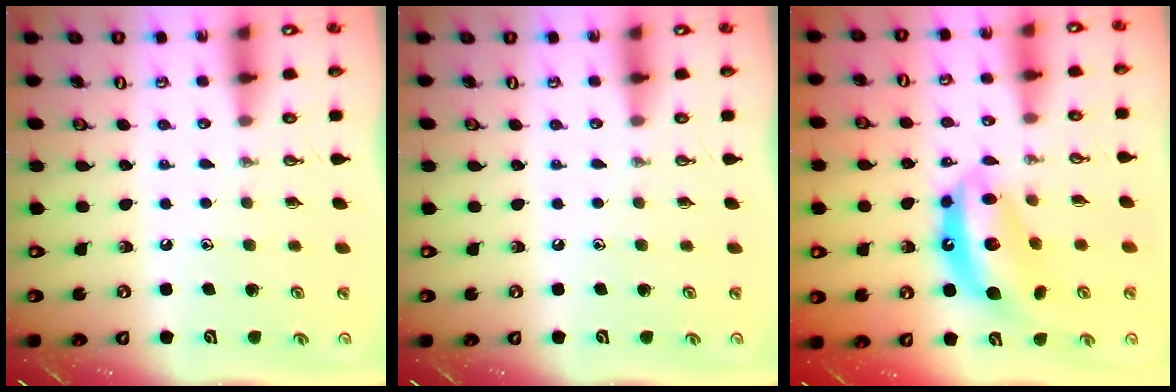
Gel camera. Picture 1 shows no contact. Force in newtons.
{"total": 0.0}
{"total": 12.1, "press": 12.0, "slide": 1.1}